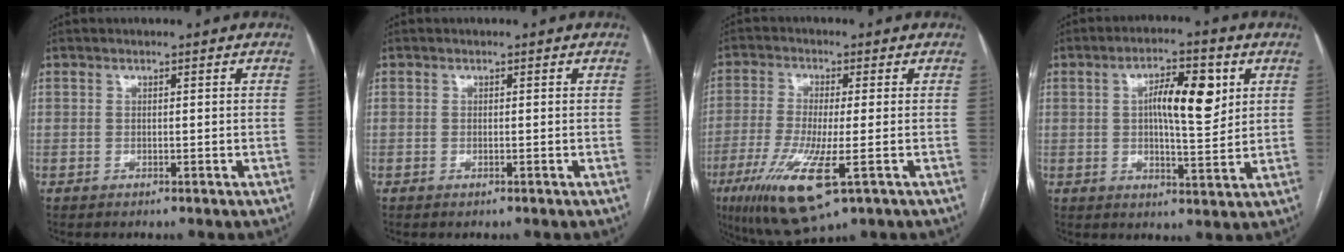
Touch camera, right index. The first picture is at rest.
{"total": 0.0}
{"total": 12.3, "force": [-5.0, 1.9, 11.0], "torque": [-0.223, -0.039, -0.084]}
{"total": 9.2, "force": [2.4, 2.6, 8.5], "torque": [-0.142, 0.013, 0.040]}